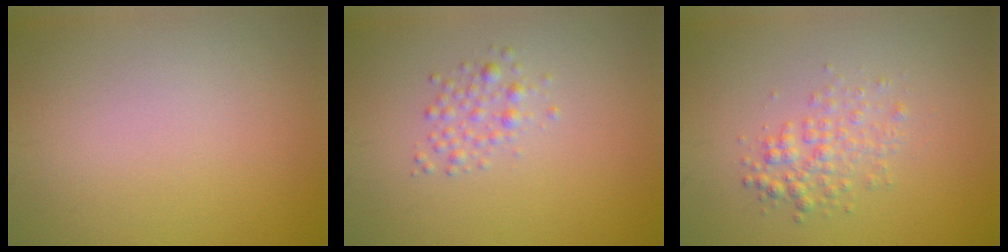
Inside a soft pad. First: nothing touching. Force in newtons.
{"total": 1.7, "press": 1.7, "slide": 0.0}
{"total": 2.5, "press": 2.5, "slide": 0.0}